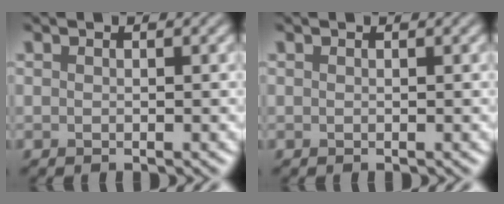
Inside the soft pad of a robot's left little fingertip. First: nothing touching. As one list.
[{"total": 0.0}]